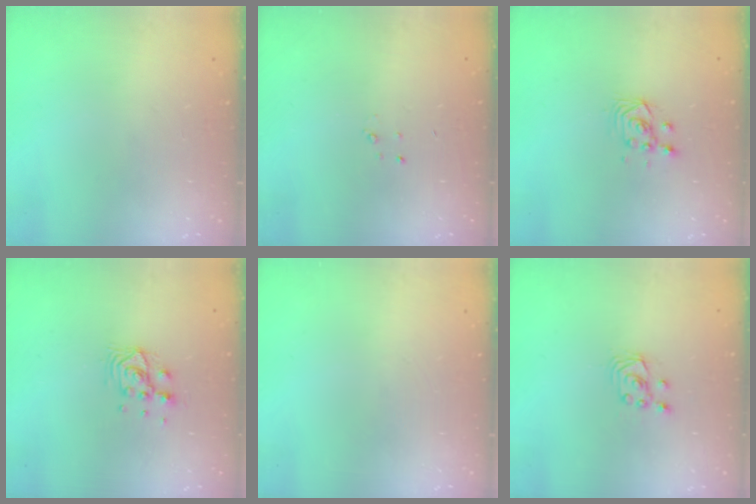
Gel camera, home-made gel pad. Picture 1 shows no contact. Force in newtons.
{"total": 2.3, "press": 2.3, "slide": 0.3}
{"total": 3.3, "press": 3.1, "slide": 1.0}
{"total": 6.9, "press": 6.9, "slide": 0.4}
{"total": 0.0}
{"total": 2.5, "press": 2.5, "slide": 0.3}